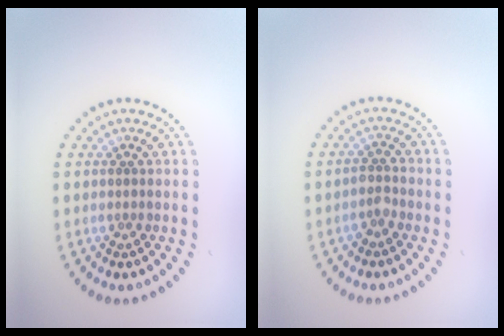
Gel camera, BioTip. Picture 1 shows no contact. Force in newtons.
{"total": 1.3, "press": 1.2, "slide": 0.6}